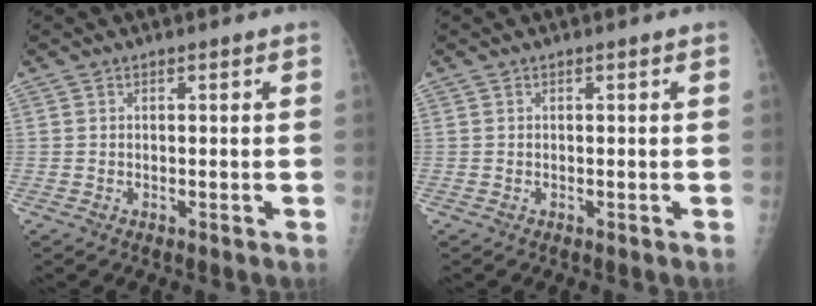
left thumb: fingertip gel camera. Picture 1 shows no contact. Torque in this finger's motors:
{"motor_torque": [0.00, 0.00, -0.09, -0.09, 0.00]}